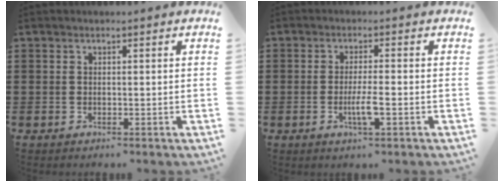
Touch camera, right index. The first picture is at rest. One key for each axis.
{"total": 3.8, "fx": -1.4, "fy": 0.4, "fz": 3.5, "tx": -0.068, "ty": -0.005, "tz": -0.027}